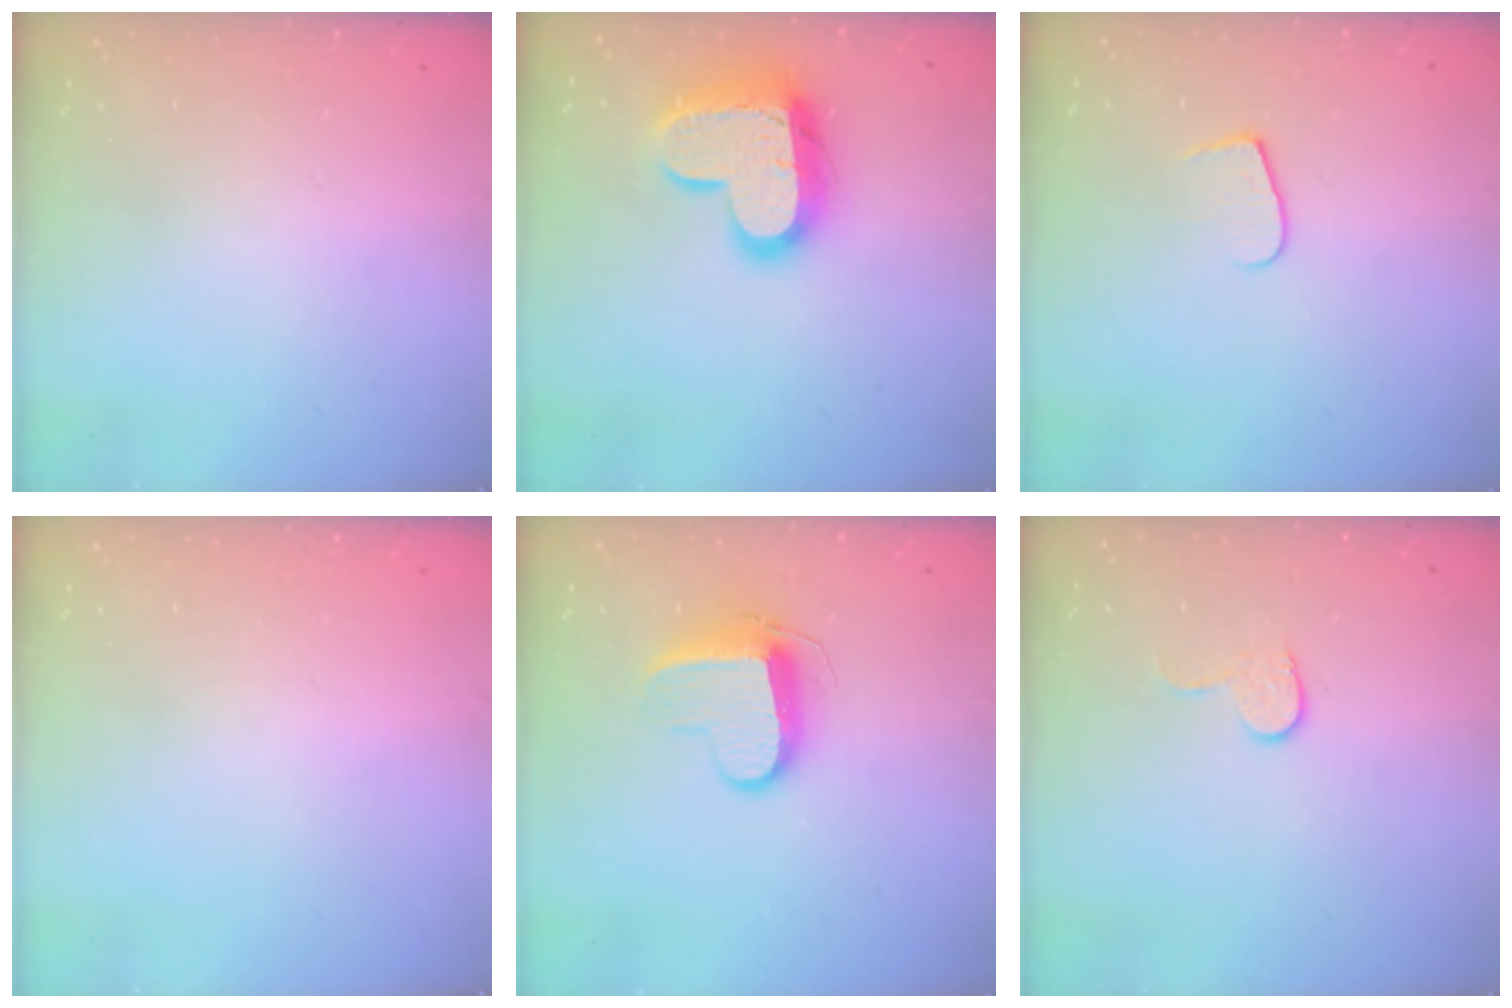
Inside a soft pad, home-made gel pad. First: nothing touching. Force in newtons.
{"total": 16.4, "press": 16.3, "slide": 1.5}
{"total": 5.5, "press": 5.5, "slide": 0.5}
{"total": 0.0}
{"total": 9.3, "press": 9.3, "slide": 0.5}
{"total": 4.4, "press": 4.4, "slide": 0.4}